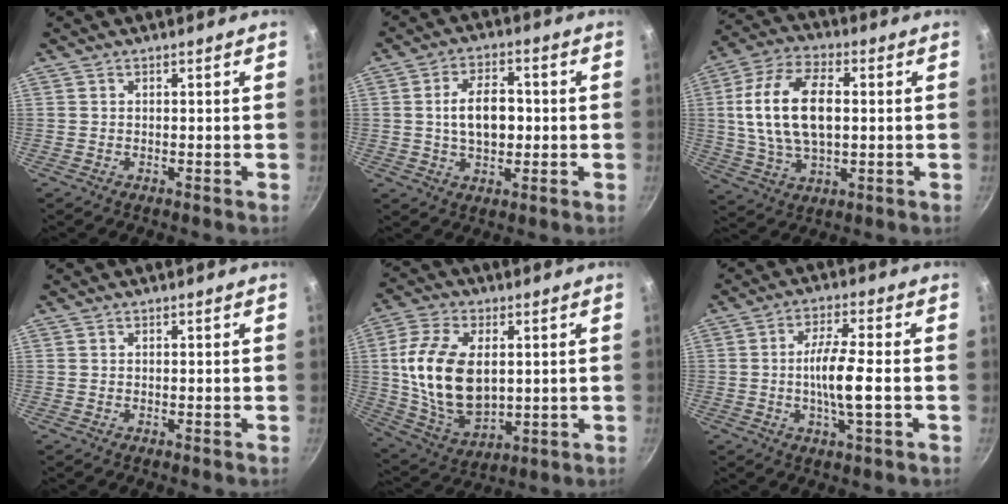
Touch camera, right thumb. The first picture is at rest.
{"total": 9.3, "force": [0.1, 5.6, 7.5], "torque": [-0.105, 0.012, 0.000]}
{"total": 16.5, "force": [1.6, 9.2, 13.6], "torque": [-0.249, 0.010, 0.026]}
{"total": 0.0}
{"total": 18.2, "force": [2.1, 11.0, 14.3], "torque": [-0.253, -0.011, 0.050]}
{"total": 8.7, "force": [-1.3, 1.8, 8.4], "torque": [-0.157, 0.011, -0.030]}